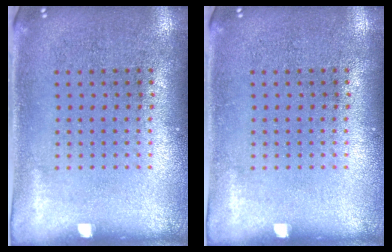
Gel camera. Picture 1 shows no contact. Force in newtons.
{"total": 0.0}